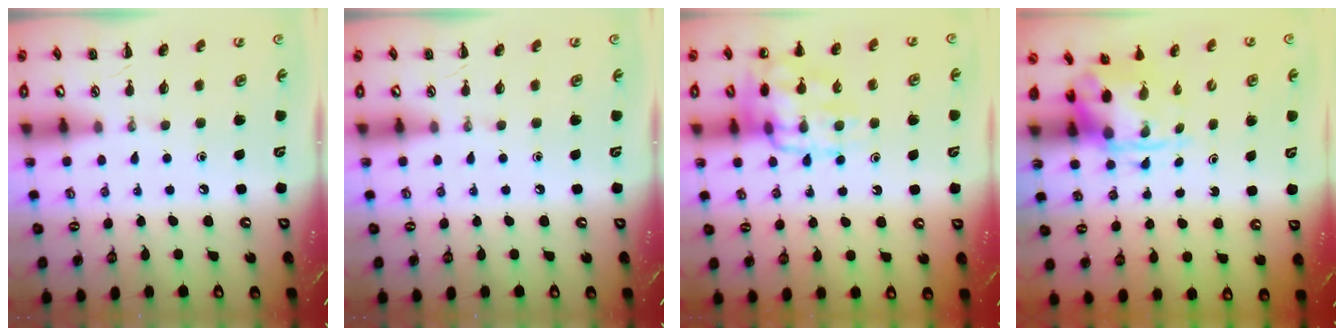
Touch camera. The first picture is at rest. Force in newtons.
{"total": 0.0}
{"total": 15.4, "press": 15.2, "slide": 1.9}
{"total": 3.7, "press": 3.7, "slide": 0.8}